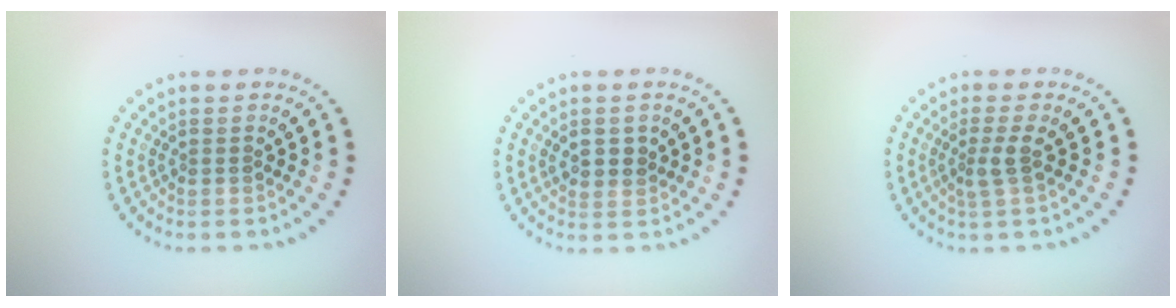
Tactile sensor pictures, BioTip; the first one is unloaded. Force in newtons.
{"total": 1.5, "press": 1.5, "slide": 0.4}
{"total": 1.8, "press": 1.3, "slide": 1.2}